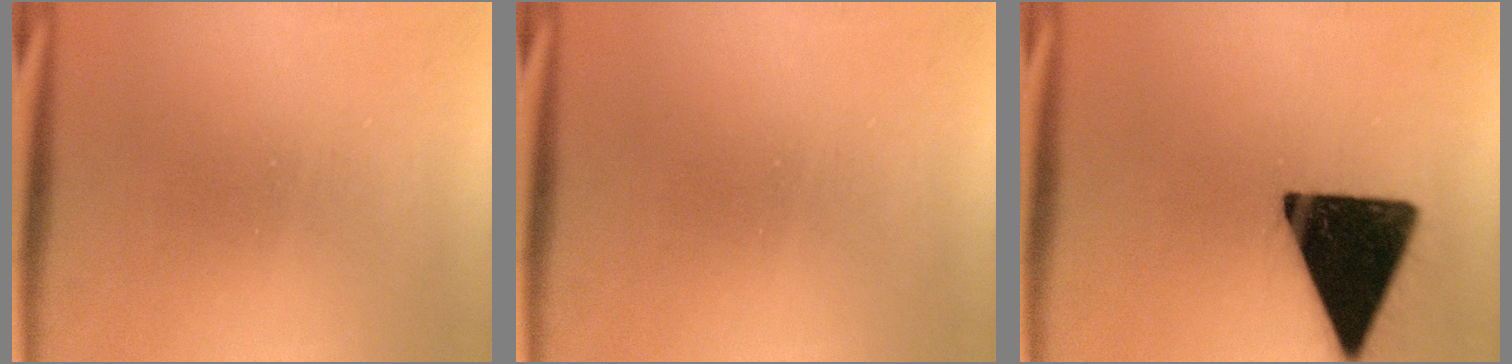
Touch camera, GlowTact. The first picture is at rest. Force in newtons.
{"total": 0.0}
{"total": 18.4}